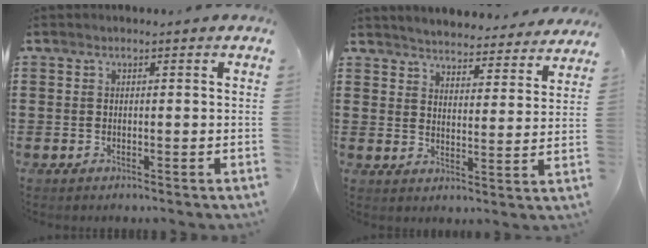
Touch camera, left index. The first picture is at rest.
{"total": 4.3, "force": [4.3, -0.5, -0.2], "torque": [-0.019, -0.034, 0.072]}